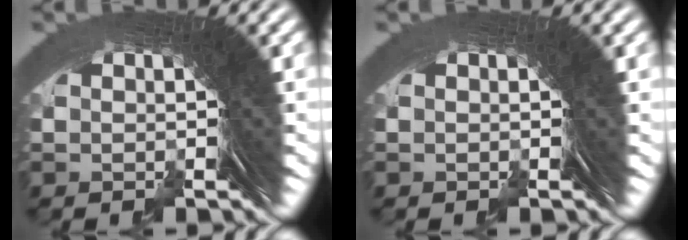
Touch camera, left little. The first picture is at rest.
{"total": 0.0}